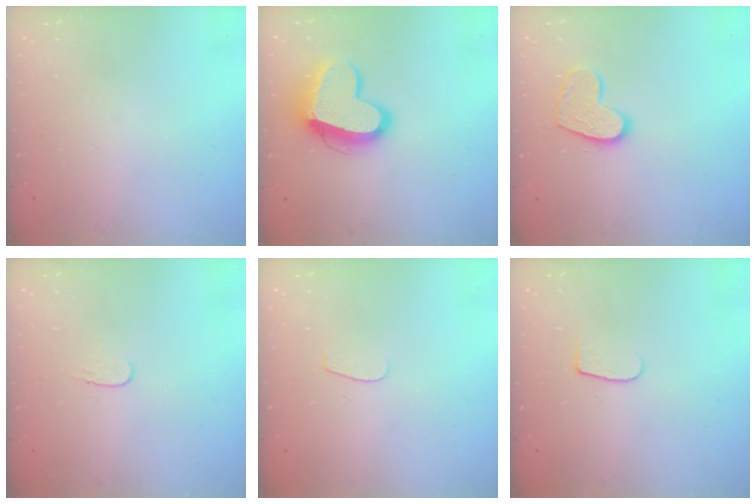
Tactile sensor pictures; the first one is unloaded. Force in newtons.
{"total": 14.7, "press": 14.6, "slide": 1.3}
{"total": 11.7, "press": 11.7, "slide": 0.8}
{"total": 3.6, "press": 3.6, "slide": 0.4}
{"total": 3.4, "press": 3.4, "slide": 0.4}
{"total": 5.8, "press": 5.8, "slide": 0.7}